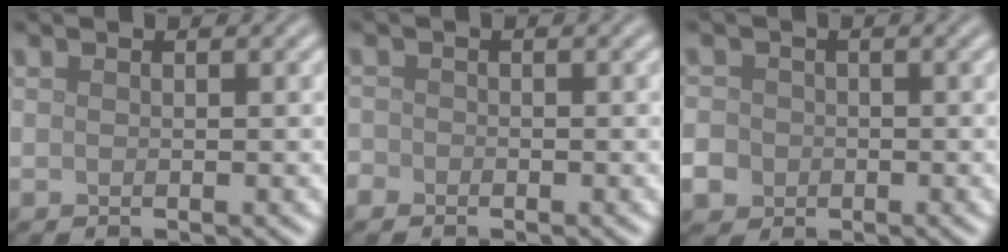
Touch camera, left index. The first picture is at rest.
{"total": 0.9, "force": [-0.6, 0.7, 0.0], "torque": [0.005, -0.001, -0.014]}
{"total": 5.6, "force": [-2.2, 4.8, 1.7], "torque": [-0.042, -0.010, -0.061]}